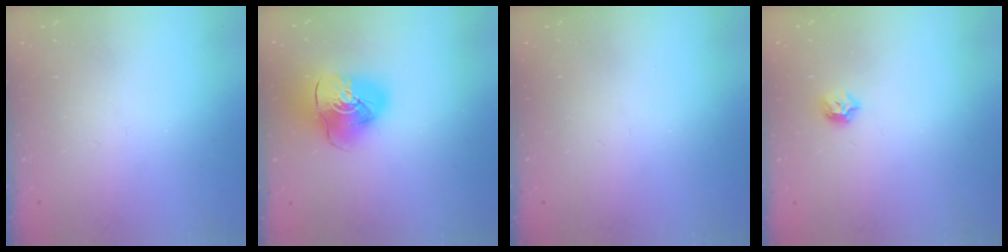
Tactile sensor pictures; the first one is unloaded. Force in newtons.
{"total": 13.5, "press": 13.4, "slide": 1.9}
{"total": 0.0}
{"total": 5.6, "press": 5.6, "slide": 0.8}